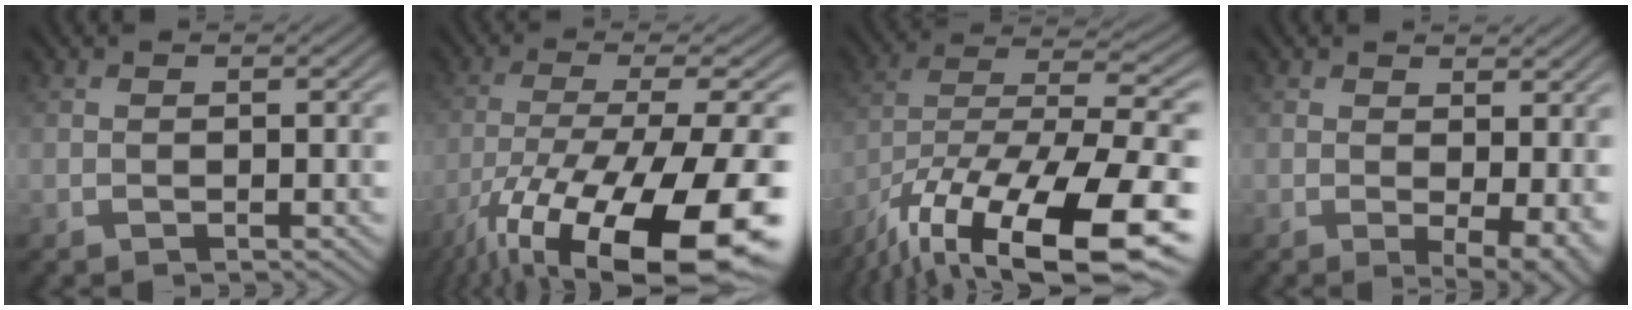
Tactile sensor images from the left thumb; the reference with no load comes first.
{"total": 19.3, "force": [-11.0, 5.9, 14.7], "torque": [-0.263, -0.045, -0.168]}
{"total": 18.2, "force": [-11.3, 6.5, 12.7], "torque": [-0.244, -0.035, -0.176]}
{"total": 3.9, "force": [0.4, 1.3, 3.6], "torque": [-0.051, -0.011, 0.012]}